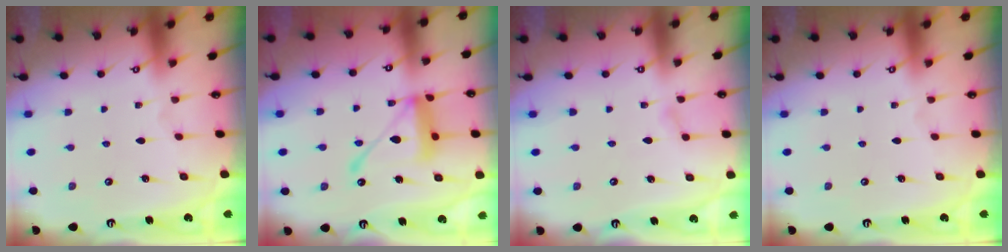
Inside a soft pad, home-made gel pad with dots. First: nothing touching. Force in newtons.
{"total": 14.0, "press": 14.0, "slide": 1.2}
{"total": 2.8, "press": 2.8, "slide": 0.2}
{"total": 0.0}